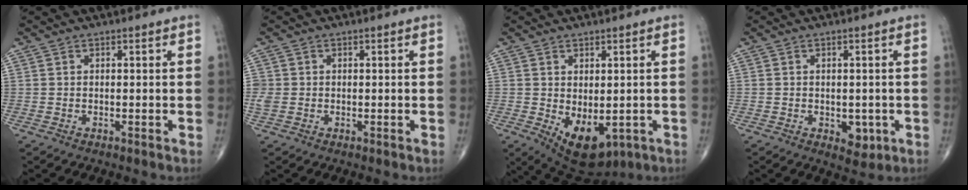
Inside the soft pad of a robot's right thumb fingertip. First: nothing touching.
{"total": 2.2, "force": [-0.1, 1.9, 1.0], "torque": [-0.025, 0.003, -0.002]}
{"total": 9.6, "force": [-2.3, 5.4, 7.6], "torque": [-0.101, -0.005, -0.011]}
{"total": 4.0, "force": [-1.0, 2.6, 2.8], "torque": [-0.017, -0.002, -0.006]}